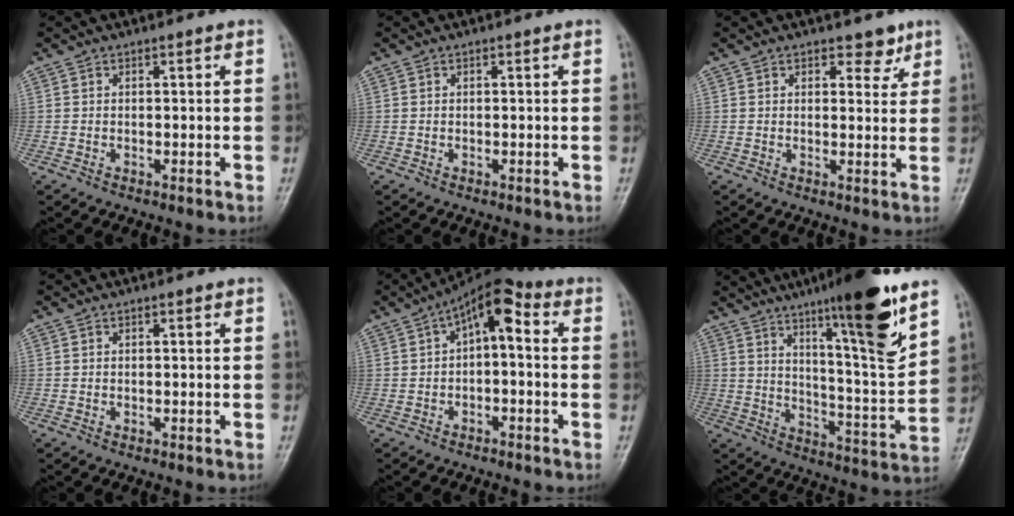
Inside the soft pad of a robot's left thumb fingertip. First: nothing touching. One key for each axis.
{"total": 0.0}
{"total": 3.4, "fx": 2.4, "fy": 2.0, "fz": 1.5, "tx": 0.005, "ty": -0.013, "tz": 0.030}
{"total": 0.0}
{"total": 6.6, "fx": 0.9, "fy": 3.0, "fz": 5.9, "tx": -0.078, "ty": 0.033, "tz": -0.002}
{"total": 19.1, "fx": 11.6, "fy": 2.0, "fz": 15.0, "tx": -0.204, "ty": -0.067, "tz": 0.182}